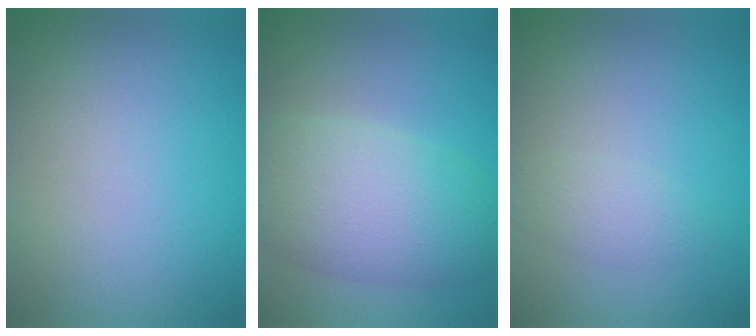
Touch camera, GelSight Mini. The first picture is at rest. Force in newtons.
{"total": 8.4, "press": 8.4, "slide": 0.3}
{"total": 1.8, "press": 1.8, "slide": 0.1}